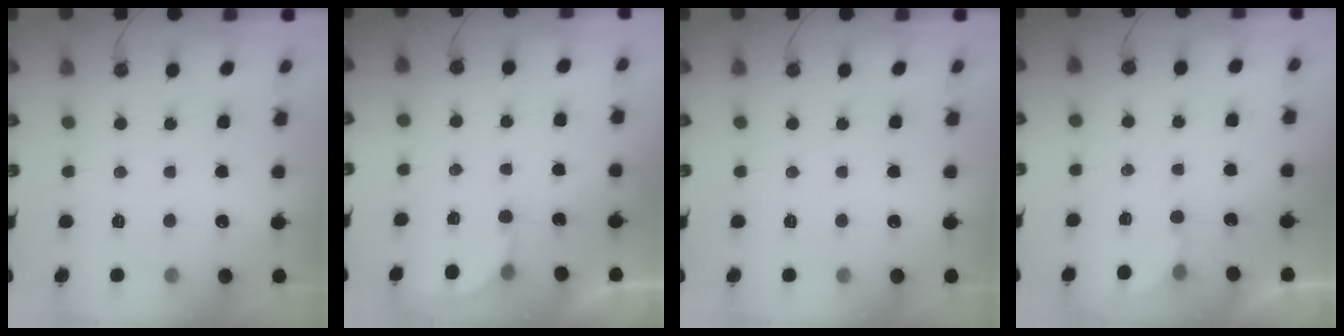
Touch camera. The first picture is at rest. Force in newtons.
{"total": 2.9, "press": 2.9, "slide": 0.2}
{"total": 0.0}
{"total": 1.6, "press": 1.6, "slide": 0.0}